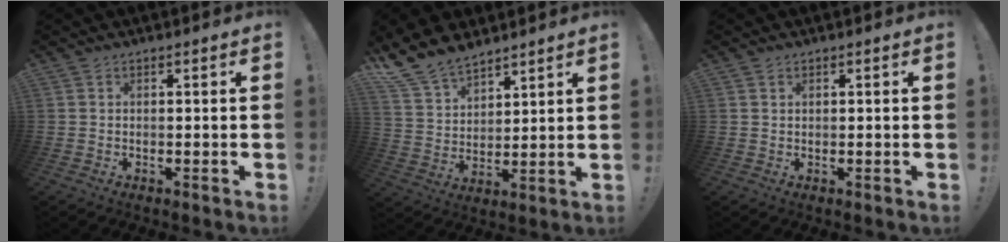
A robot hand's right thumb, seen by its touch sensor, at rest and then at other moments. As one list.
[{"total": 12.4, "force": [10.4, 5.7, 3.8], "torque": [-0.086, -0.071, 0.201]}, {"total": 0.8, "force": [0.6, 0.5, 0.1], "torque": [0.004, -0.002, 0.011]}]